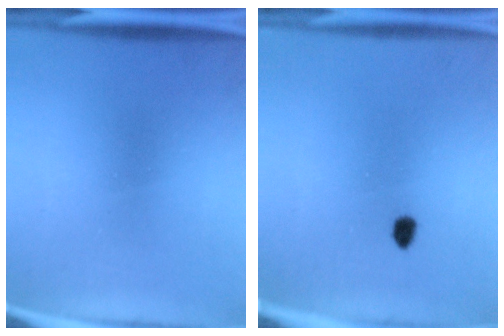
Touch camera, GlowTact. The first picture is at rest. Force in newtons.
{"total": 1.8}